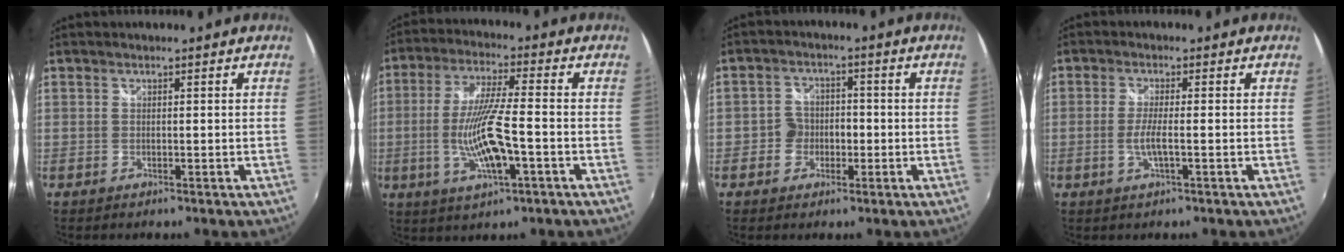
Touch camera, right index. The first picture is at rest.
{"total": 12.2, "force": [-3.3, 2.0, 11.6], "torque": [-0.228, -0.011, -0.058]}
{"total": 4.4, "force": [-1.6, 3.9, 1.4], "torque": [-0.025, 0.010, -0.028]}
{"total": 3.4, "force": [-1.0, 0.1, 3.3], "torque": [-0.067, -0.004, -0.021]}